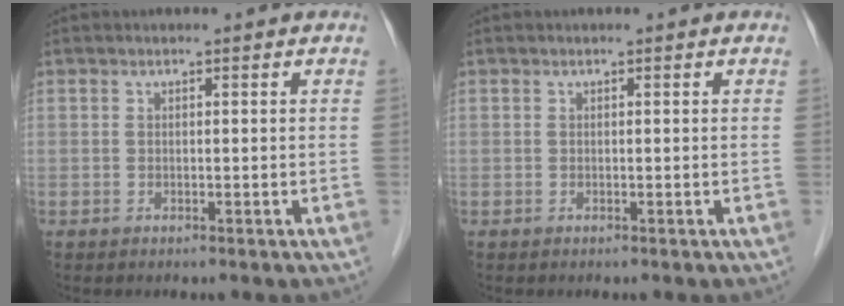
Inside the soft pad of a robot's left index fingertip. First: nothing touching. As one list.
[{"total": 0.0}]